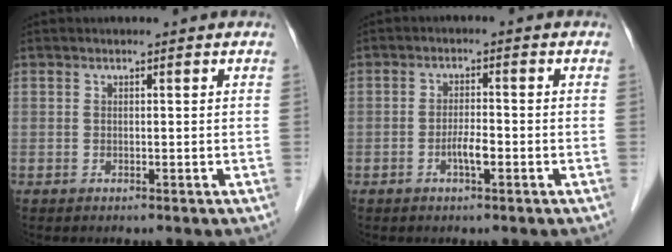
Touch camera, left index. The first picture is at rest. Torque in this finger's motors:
{"motor_torque": [0.64, 0.44, 0.06, 0.02]}